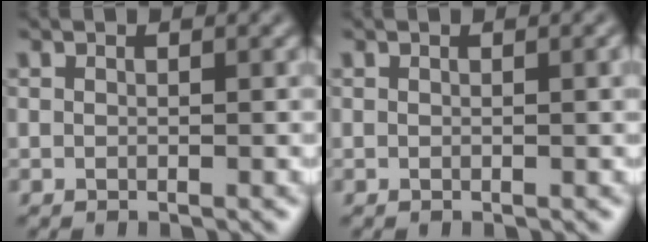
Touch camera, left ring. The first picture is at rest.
{"total": 0.8, "force": [0.1, 0.1, 0.8], "torque": [-0.009, 0.002, 0.002]}